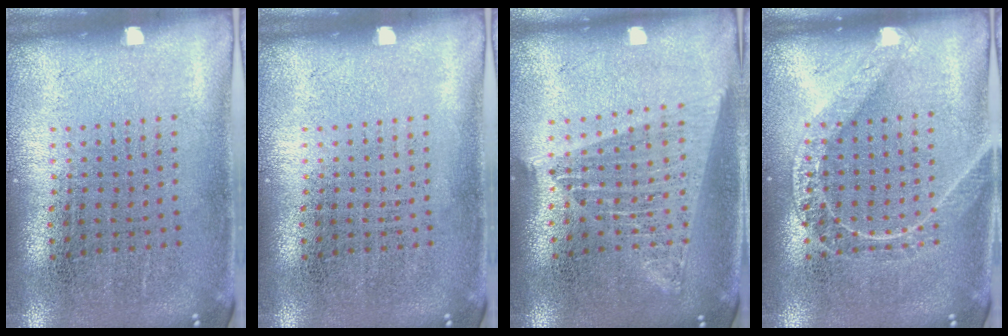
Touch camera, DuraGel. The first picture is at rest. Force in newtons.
{"total": 0.0}
{"total": 1.8, "press": 1.6, "slide": 0.8}
{"total": 2.2, "press": 2.1, "slide": 0.3}